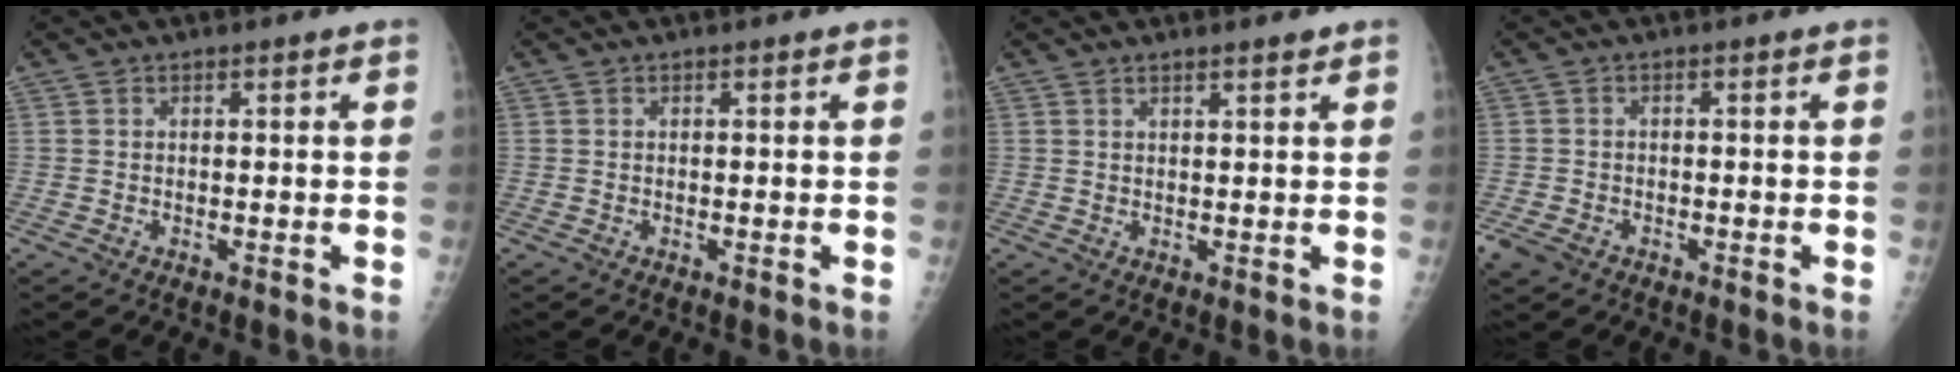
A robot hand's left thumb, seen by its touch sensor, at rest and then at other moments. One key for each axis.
{"total": 0.0}
{"total": 1.7, "fx": 1.4, "fy": 0.2, "fz": 1.0, "tx": -0.012, "ty": -0.008, "tz": 0.021}
{"total": 3.4, "fx": -2.0, "fy": 2.3, "fz": 1.5, "tx": -0.034, "ty": 0.002, "tz": -0.034}